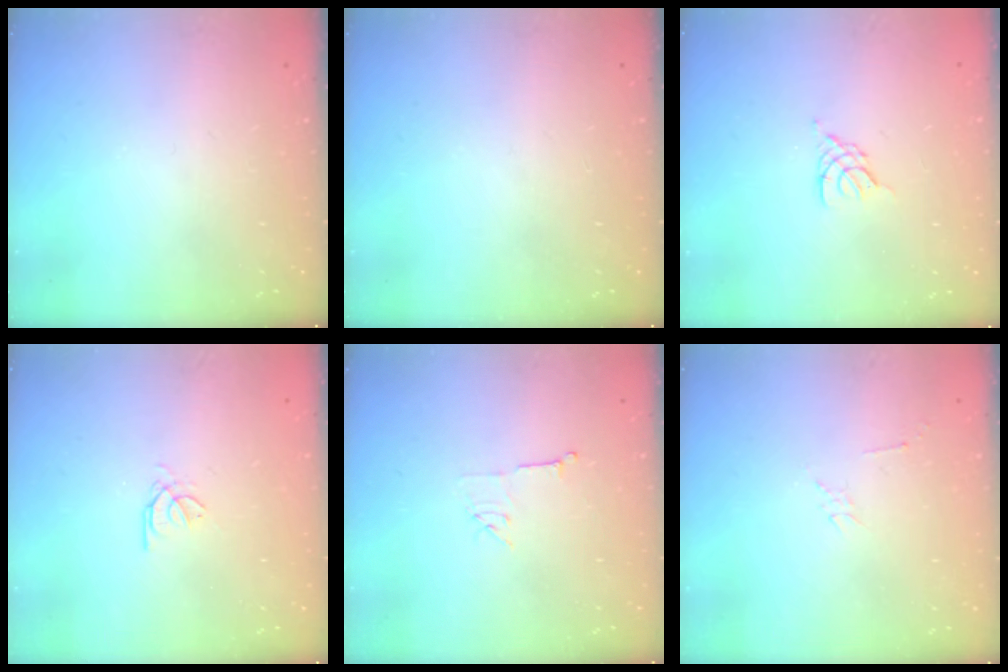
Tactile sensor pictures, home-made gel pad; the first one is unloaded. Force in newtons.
{"total": 0.0}
{"total": 2.3, "press": 2.3, "slide": 0.5}
{"total": 0.7, "press": 0.6, "slide": 0.4}
{"total": 6.0, "press": 6.0, "slide": 0.5}
{"total": 2.3, "press": 2.3, "slide": 0.4}